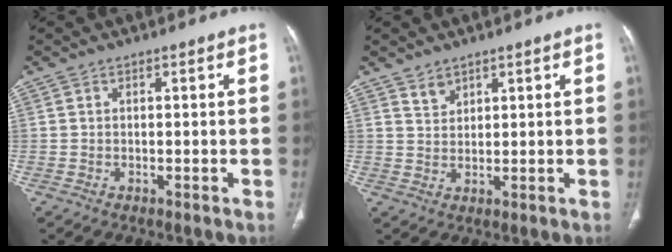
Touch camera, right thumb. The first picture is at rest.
{"total": 2.5, "force": [2.0, 1.4, 0.6], "torque": [0.000, -0.016, 0.040]}